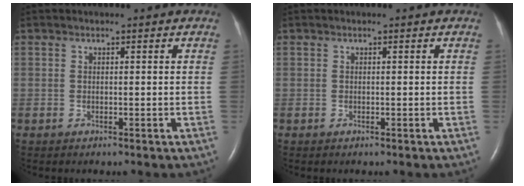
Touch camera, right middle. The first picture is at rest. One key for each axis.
{"total": 0.0}